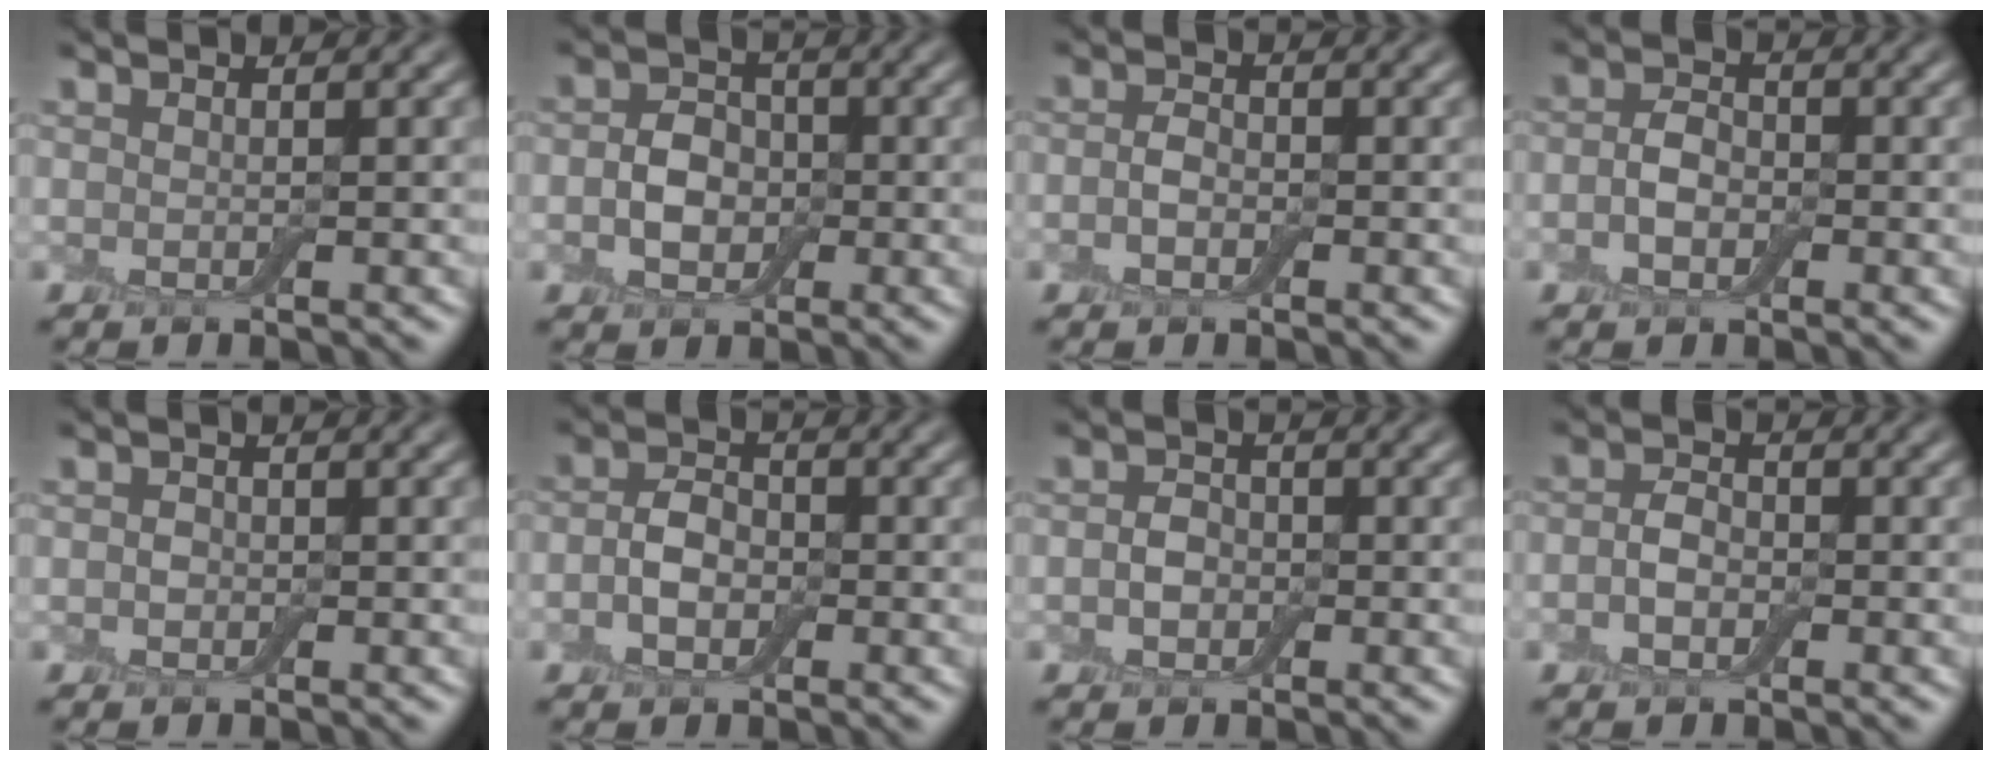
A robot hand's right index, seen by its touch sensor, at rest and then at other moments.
{"total": 3.0, "force": [-0.5, 2.5, 1.6], "torque": [-0.026, 0.006, -0.016]}
{"total": 1.3, "force": [-0.5, 0.9, 0.8], "torque": [-0.016, 0.005, -0.013]}
{"total": 2.1, "force": [-0.6, 1.5, 1.3], "torque": [-0.026, 0.005, -0.018]}
{"total": 0.6, "force": [-0.2, 0.6, 0.1], "torque": [-0.001, 0.000, -0.007]}
{"total": 2.5, "force": [-0.6, 1.9, 1.6], "torque": [-0.032, 0.005, -0.018]}
{"total": 1.5, "force": [-0.5, 1.3, 0.6], "torque": [-0.011, 0.004, -0.016]}
{"total": 1.7, "force": [-0.6, 1.2, 1.1], "torque": [-0.022, 0.005, -0.017]}